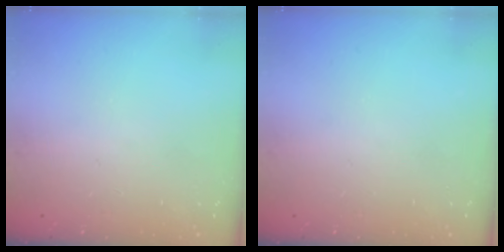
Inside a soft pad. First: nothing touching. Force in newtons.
{"total": 0.0}